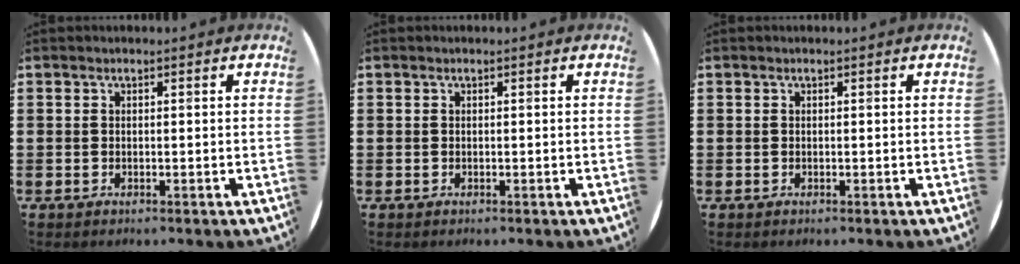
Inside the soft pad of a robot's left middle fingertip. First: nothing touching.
{"total": 0.0}
{"total": 0.0}